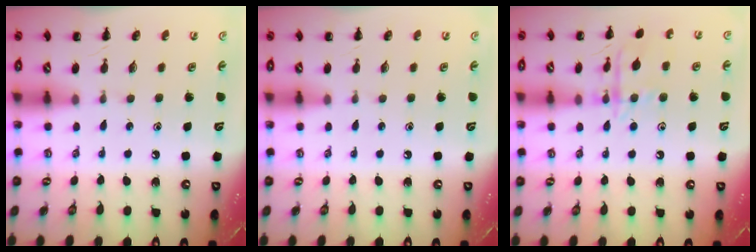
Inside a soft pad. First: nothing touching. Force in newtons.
{"total": 0.0}
{"total": 12.1, "press": 12.0, "slide": 0.6}